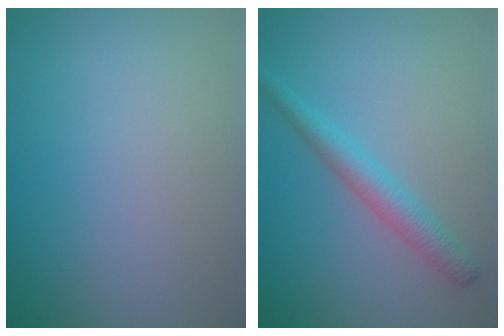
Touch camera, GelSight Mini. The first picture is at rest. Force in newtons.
{"total": 2.6, "press": 2.6, "slide": 0.1}